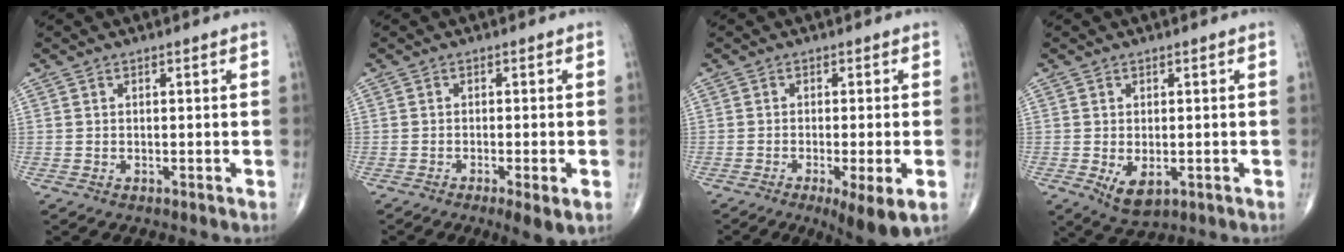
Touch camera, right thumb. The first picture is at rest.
{"total": 4.6, "force": [-1.9, 0.8, 4.1], "torque": [-0.070, -0.010, -0.033]}
{"total": 8.3, "force": [-3.4, 1.5, 7.4], "torque": [-0.112, -0.012, -0.051]}
{"total": 4.9, "force": [-1.2, 2.8, 3.8], "torque": [-0.059, -0.010, -0.008]}